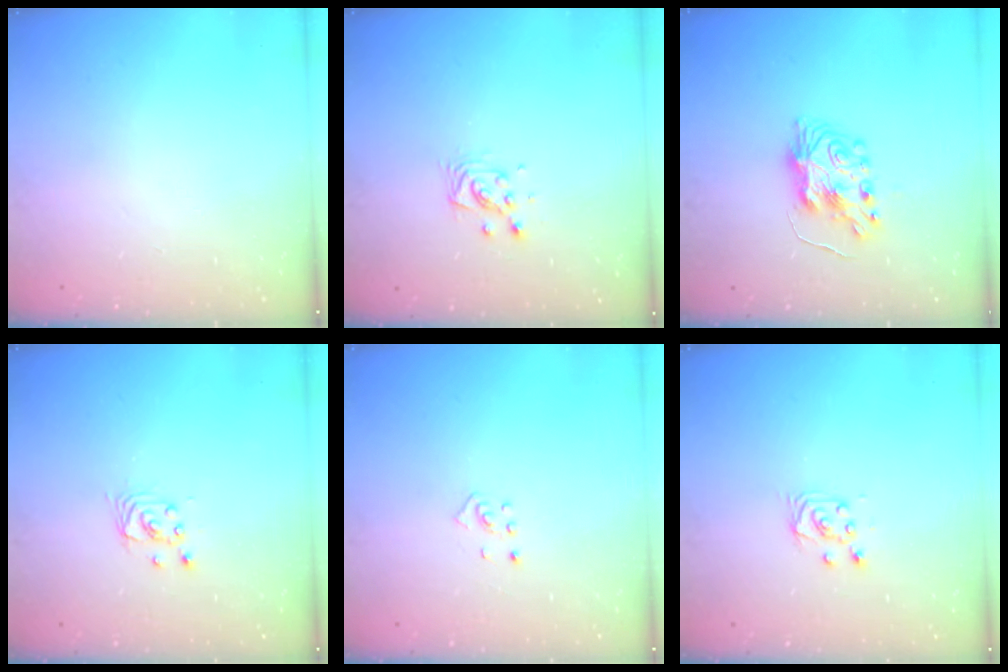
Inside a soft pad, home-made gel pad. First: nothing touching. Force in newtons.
{"total": 5.2, "press": 5.2, "slide": 0.1}
{"total": 8.8, "press": 8.8, "slide": 0.6}
{"total": 2.8, "press": 2.8, "slide": 0.1}
{"total": 2.0, "press": 1.9, "slide": 0.8}
{"total": 5.2, "press": 5.2, "slide": 0.5}